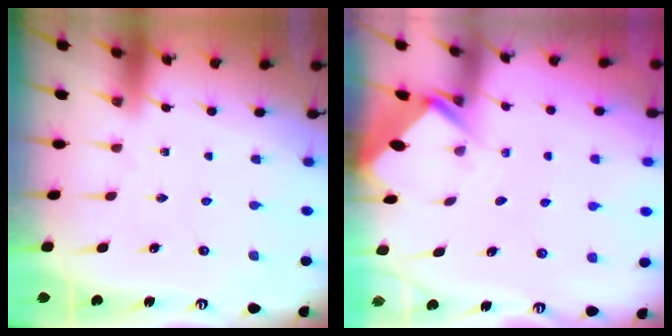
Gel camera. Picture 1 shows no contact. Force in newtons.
{"total": 2.7, "press": 2.7, "slide": 0.2}